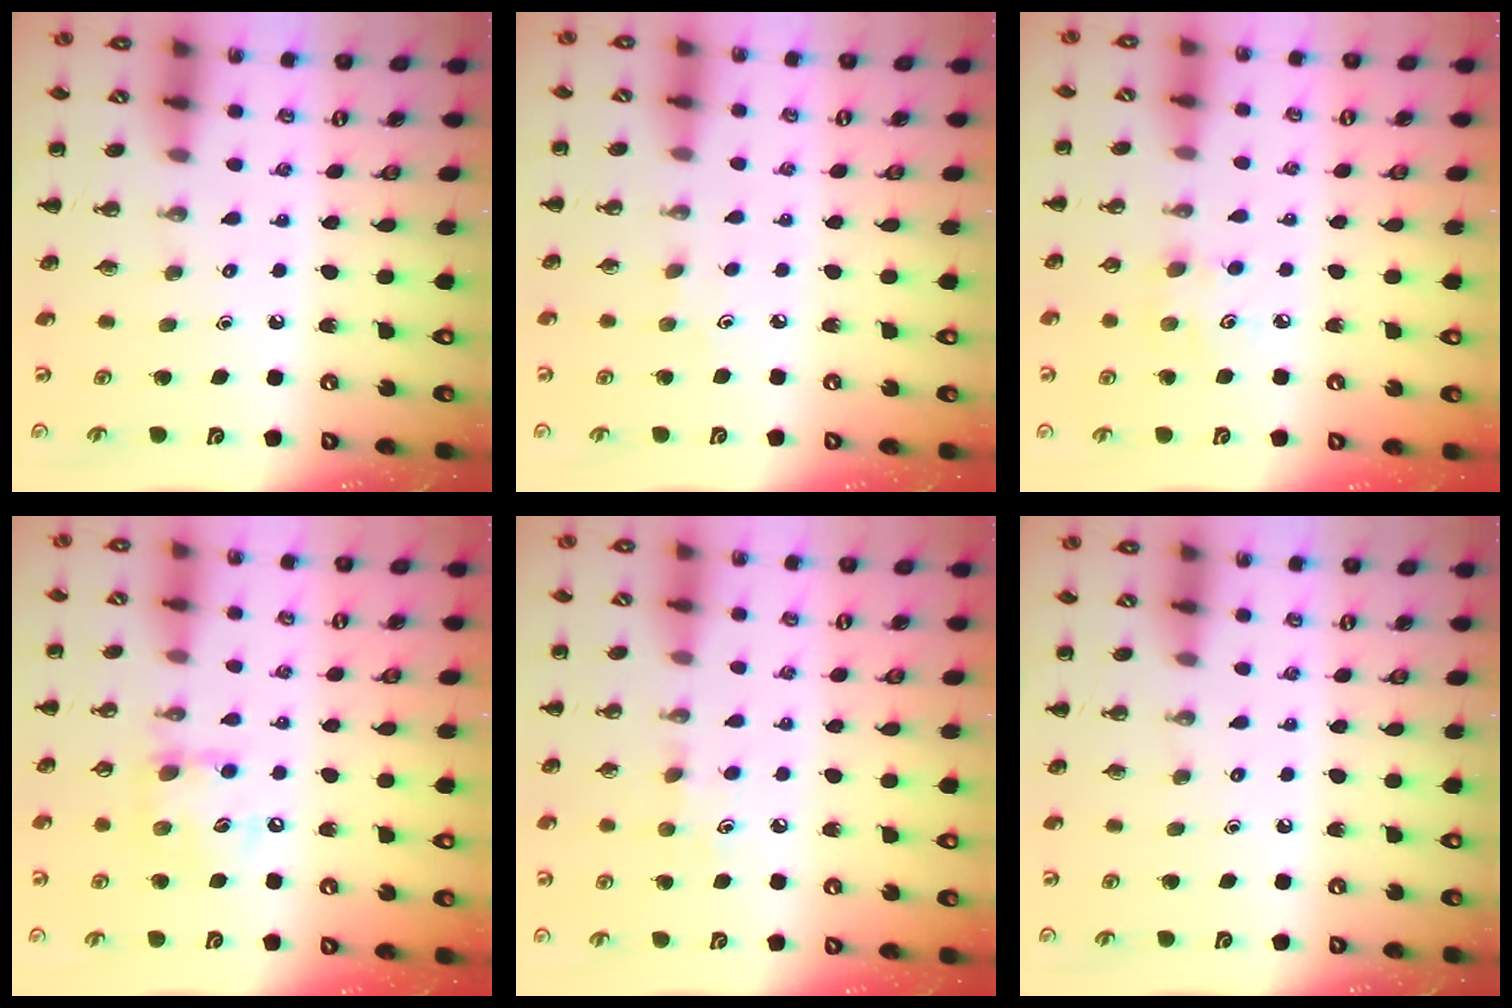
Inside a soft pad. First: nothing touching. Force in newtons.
{"total": 3.1, "press": 2.9, "slide": 1.0}
{"total": 3.8, "press": 3.8, "slide": 0.7}
{"total": 11.6, "press": 11.4, "slide": 1.8}
{"total": 4.7, "press": 4.4, "slide": 1.4}
{"total": 0.0}